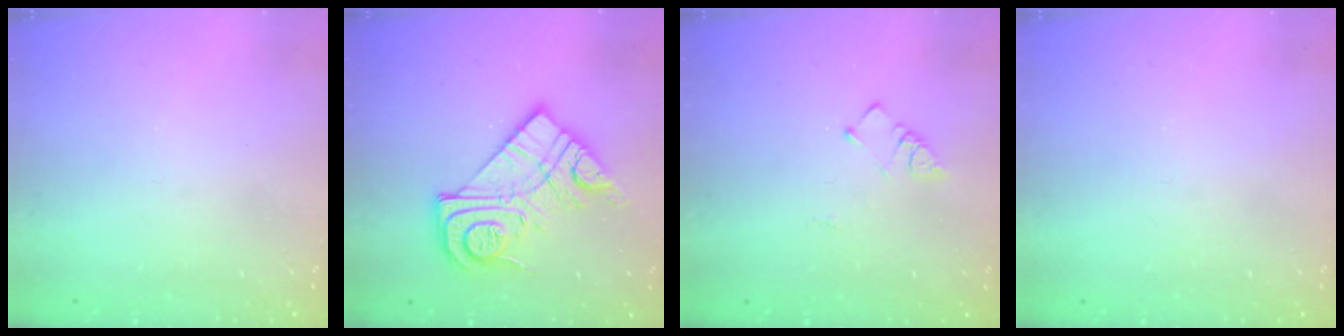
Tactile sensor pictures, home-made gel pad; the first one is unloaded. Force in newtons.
{"total": 15.9, "press": 15.8, "slide": 1.1}
{"total": 2.8, "press": 2.8, "slide": 0.5}
{"total": 0.0}